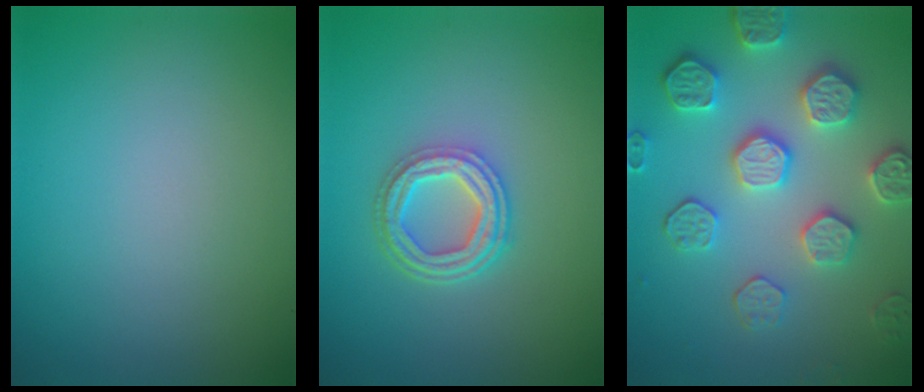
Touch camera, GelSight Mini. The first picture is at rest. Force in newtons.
{"total": 4.2, "press": 3.1, "slide": 2.8}
{"total": 5.6, "press": 5.1, "slide": 2.2}